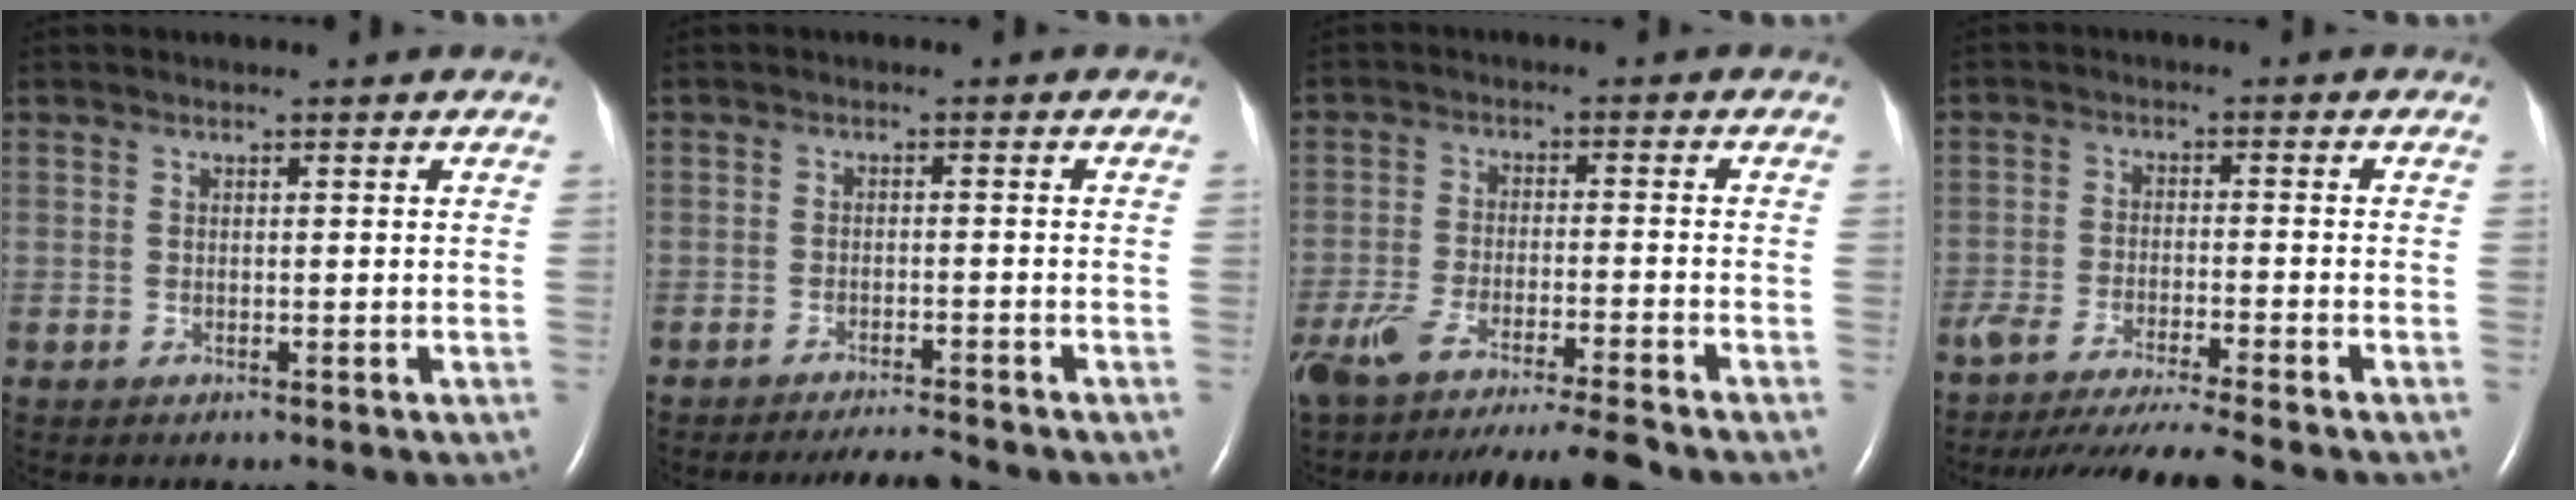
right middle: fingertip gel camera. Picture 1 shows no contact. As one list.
[{"total": 3.7, "force": [-3.5, -0.7, 0.7], "torque": [-0.016, -0.015, -0.056]}, {"total": 14.5, "force": [-12.8, -0.9, 6.9], "torque": [-0.116, -0.029, -0.208]}, {"total": 13.3, "force": [-11.9, -1.5, 5.7], "torque": [-0.070, -0.034, -0.191]}]